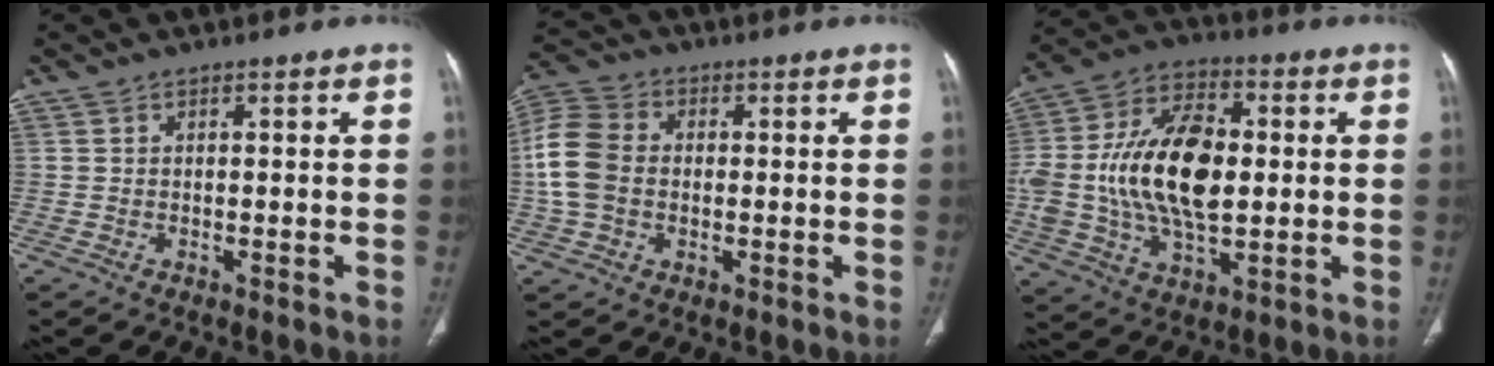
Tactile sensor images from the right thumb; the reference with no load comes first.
{"total": 10.6, "force": [0.1, 8.0, 7.0], "torque": [-0.148, 0.022, -0.007]}
{"total": 21.1, "force": [0.6, 12.0, 17.3], "torque": [-0.332, 0.012, 0.013]}